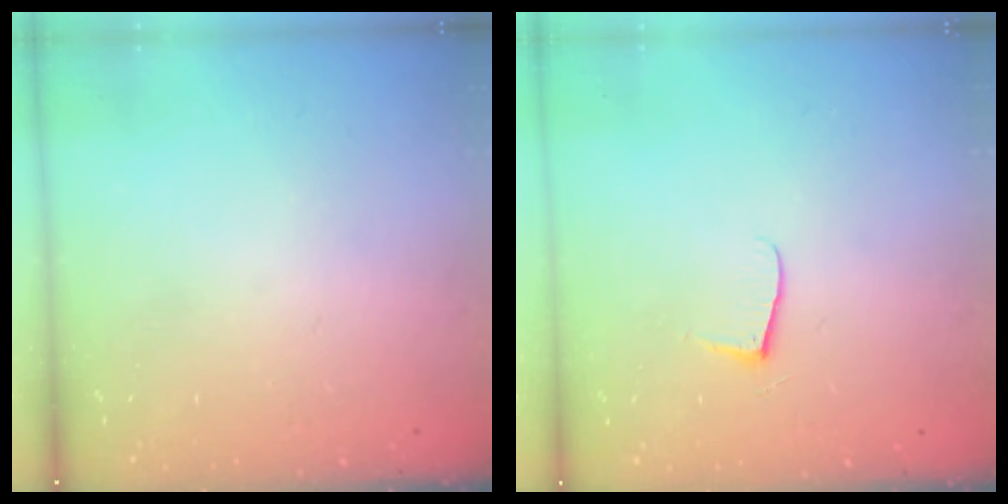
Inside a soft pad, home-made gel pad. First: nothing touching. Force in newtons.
{"total": 5.2, "press": 5.2, "slide": 0.5}